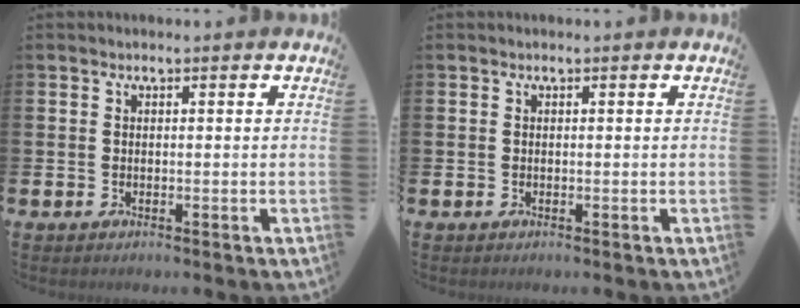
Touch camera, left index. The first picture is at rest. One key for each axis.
{"total": 0.0}